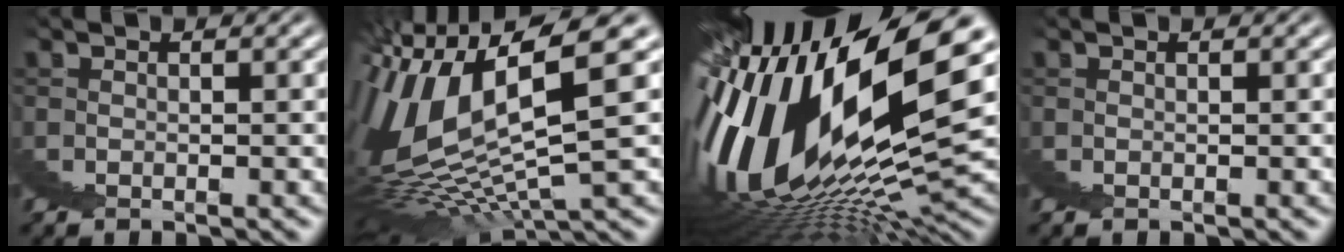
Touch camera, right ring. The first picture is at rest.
{"total": 6.9, "force": [2.9, 0.8, 6.2], "torque": [-0.114, 0.015, 0.043]}
{"total": 16.5, "force": [1.4, 6.9, 14.9], "torque": [-0.212, 0.020, 0.023]}
{"total": 0.0}